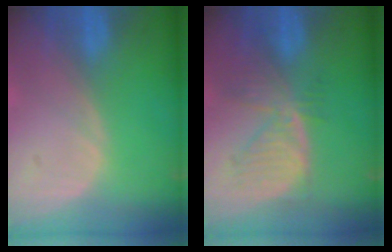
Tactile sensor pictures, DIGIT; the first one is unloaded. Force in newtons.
{"total": 7.2, "press": 6.5, "slide": 3.1}